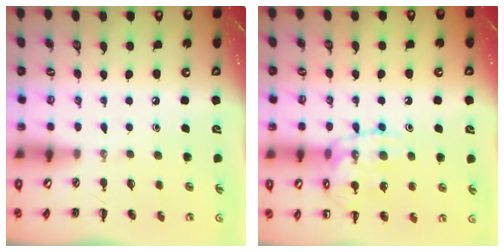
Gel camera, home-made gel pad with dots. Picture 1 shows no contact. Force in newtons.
{"total": 13.6, "press": 13.6, "slide": 1.1}